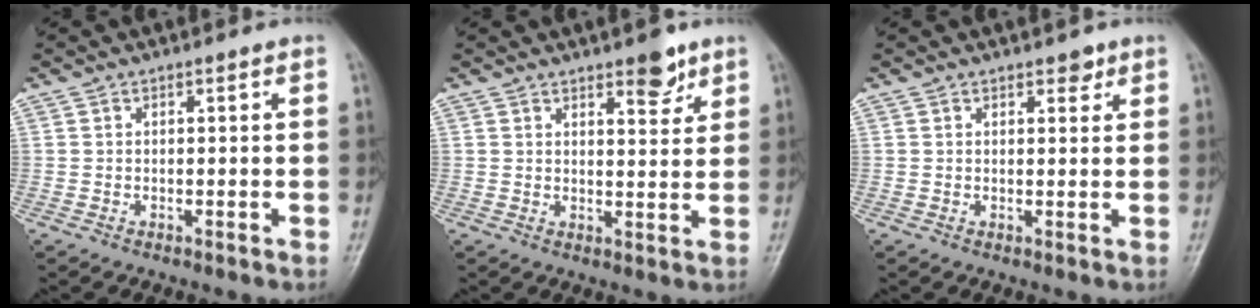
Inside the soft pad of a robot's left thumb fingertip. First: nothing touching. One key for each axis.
{"total": 5.1, "fx": 3.5, "fy": 1.9, "fz": 3.2, "tx": -0.027, "ty": -0.024, "tz": 0.049}
{"total": 2.0, "fx": 1.5, "fy": 1.0, "fz": 0.9, "tx": 0.002, "ty": -0.008, "tz": 0.017}